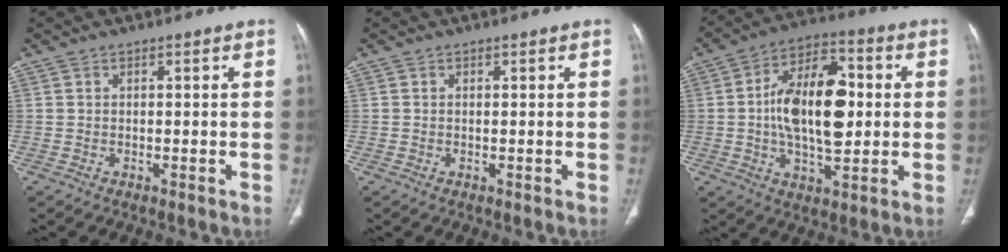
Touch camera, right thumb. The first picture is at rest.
{"total": 0.0}
{"total": 17.0, "force": [0.7, 8.6, 14.6], "torque": [-0.228, 0.013, 0.006]}